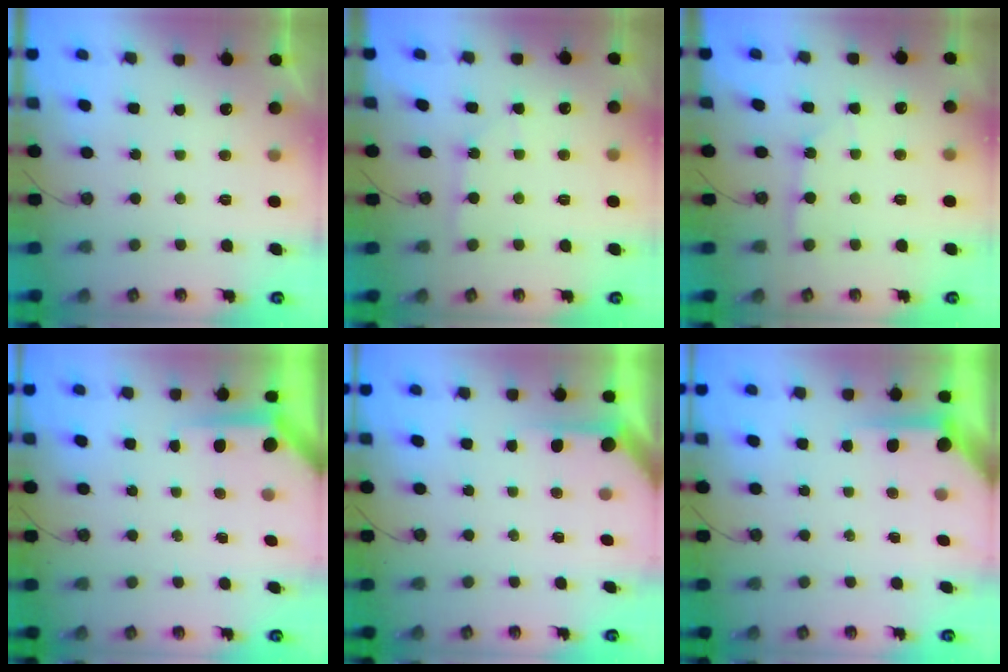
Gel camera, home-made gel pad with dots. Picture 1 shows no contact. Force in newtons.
{"total": 3.2, "press": 3.2, "slide": 0.5}
{"total": 3.2, "press": 3.2, "slide": 0.4}
{"total": 4.0, "press": 4.0, "slide": 0.3}
{"total": 2.8, "press": 2.8, "slide": 0.2}
{"total": 5.1, "press": 5.1, "slide": 0.5}